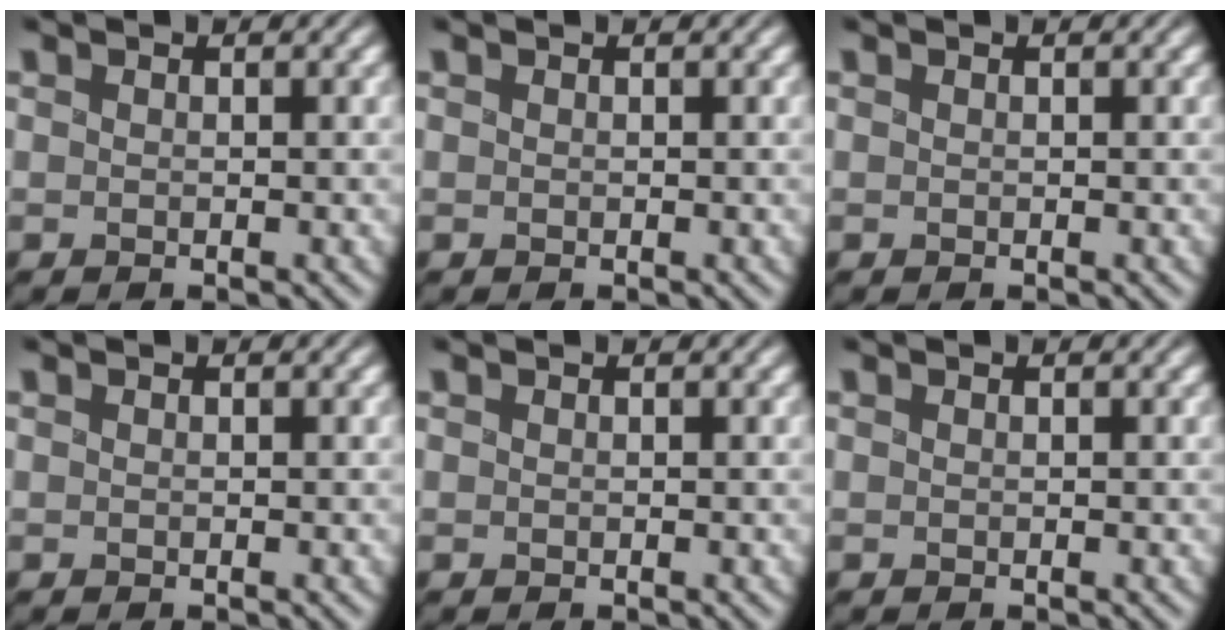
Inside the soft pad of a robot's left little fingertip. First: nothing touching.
{"total": 0.0}
{"total": 0.0}
{"total": 0.0}
{"total": 0.0}
{"total": 0.0}